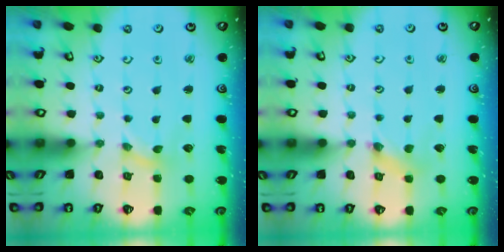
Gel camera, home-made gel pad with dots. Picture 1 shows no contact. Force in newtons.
{"total": 1.6, "press": 1.6, "slide": 0.3}